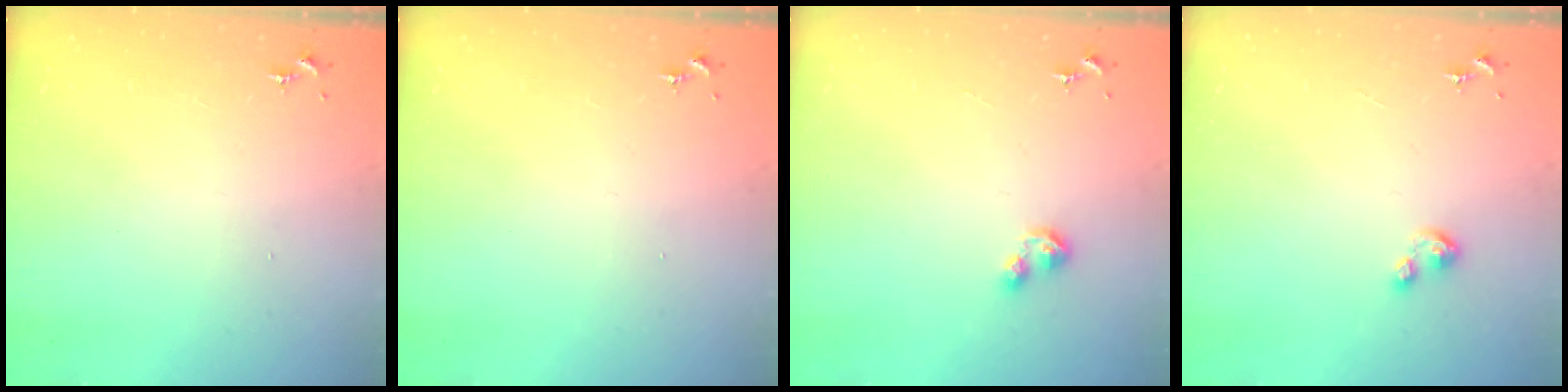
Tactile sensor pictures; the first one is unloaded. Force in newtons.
{"total": 0.0}
{"total": 3.7, "press": 3.7, "slide": 0.4}
{"total": 3.9, "press": 3.9, "slide": 0.2}